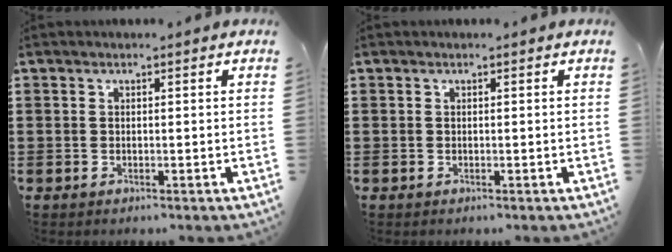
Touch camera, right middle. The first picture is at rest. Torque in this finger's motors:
{"motor_torque": [0.00, 0.00, 0.00, -0.01]}